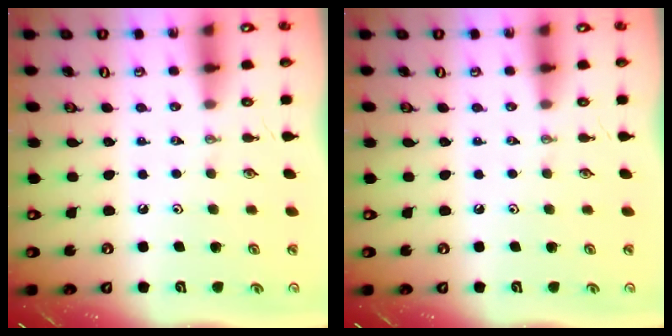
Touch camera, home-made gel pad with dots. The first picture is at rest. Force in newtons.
{"total": 0.0}